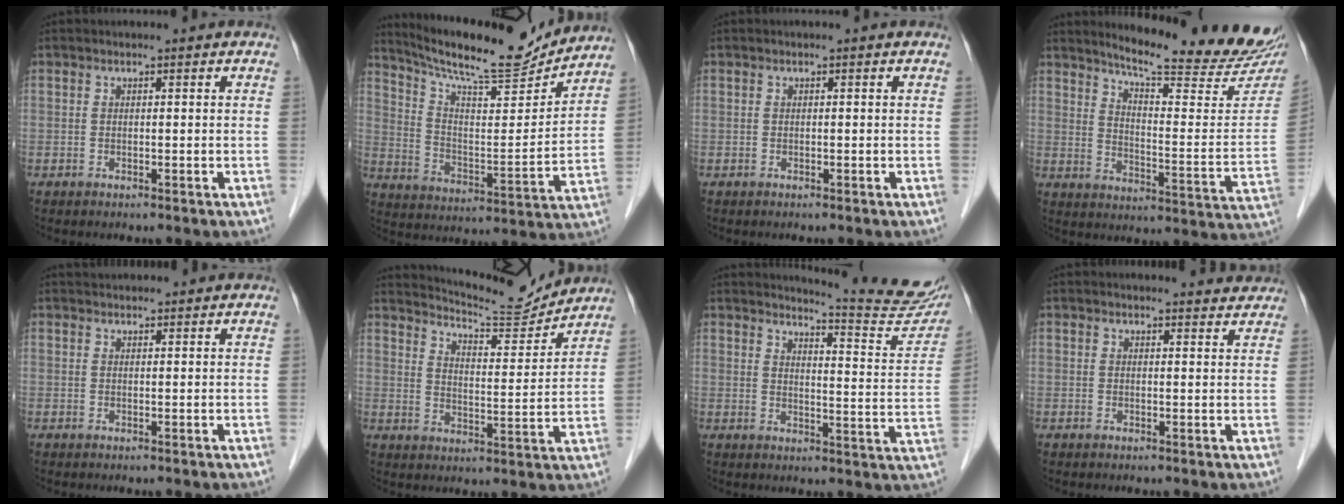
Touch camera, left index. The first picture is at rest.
{"total": 17.3, "force": [16.2, 1.4, 5.8], "torque": [-0.112, -0.022, 0.254]}
{"total": 0.0}
{"total": 21.7, "force": [19.5, 1.2, 9.4], "torque": [-0.130, -0.085, 0.246]}
{"total": 3.9, "force": [3.7, 0.7, 0.7], "torque": [-0.011, 0.034, 0.054]}
{"total": 11.4, "force": [11.3, 0.0, 1.6], "torque": [-0.038, -0.010, 0.168]}
{"total": 14.4, "force": [14.0, -0.3, 3.3], "torque": [-0.043, -0.087, 0.153]}
{"total": 6.0, "force": [5.9, 0.9, 0.5], "torque": [0.005, -0.001, 0.049]}